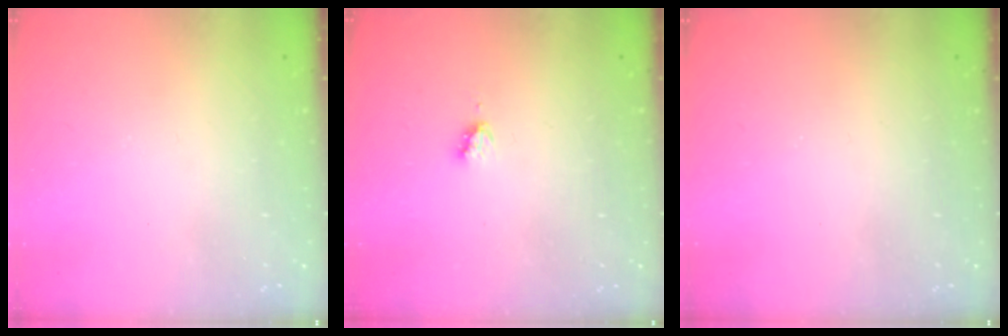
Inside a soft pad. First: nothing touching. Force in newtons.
{"total": 2.8, "press": 2.8, "slide": 0.3}
{"total": 0.0}